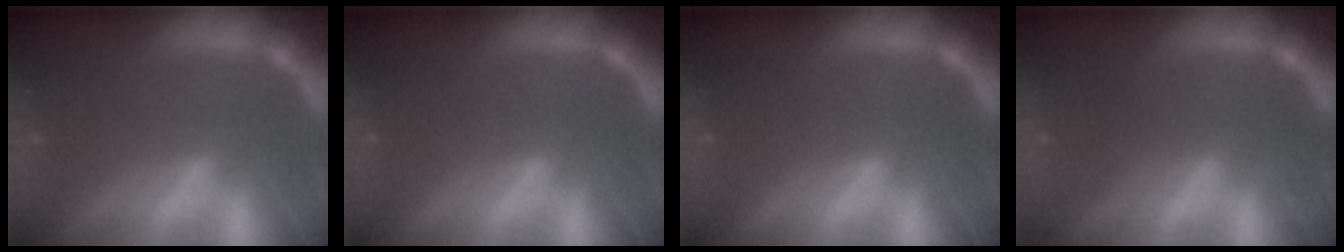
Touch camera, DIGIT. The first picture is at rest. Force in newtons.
{"total": 0.0}
{"total": 0.0}
{"total": 1.5}